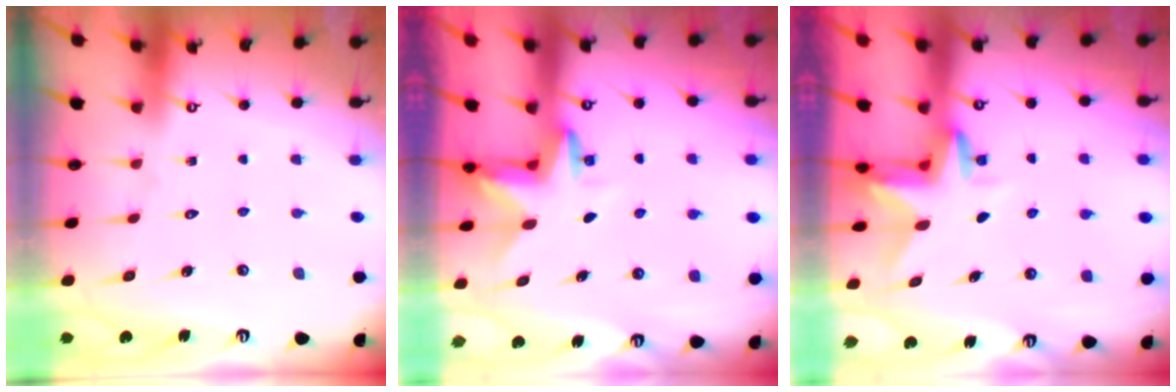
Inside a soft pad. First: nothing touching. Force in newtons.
{"total": 3.4, "press": 3.4, "slide": 0.2}
{"total": 3.1, "press": 3.0, "slide": 0.3}